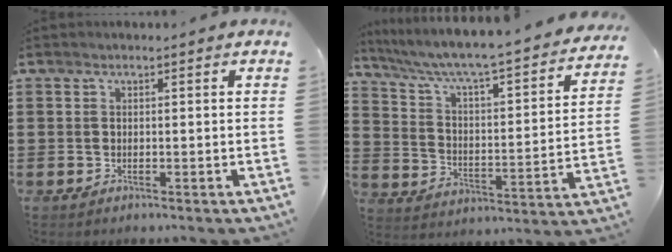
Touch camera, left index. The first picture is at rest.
{"total": 4.7, "force": [3.8, 0.1, 2.7], "torque": [-0.071, -0.045, 0.053]}